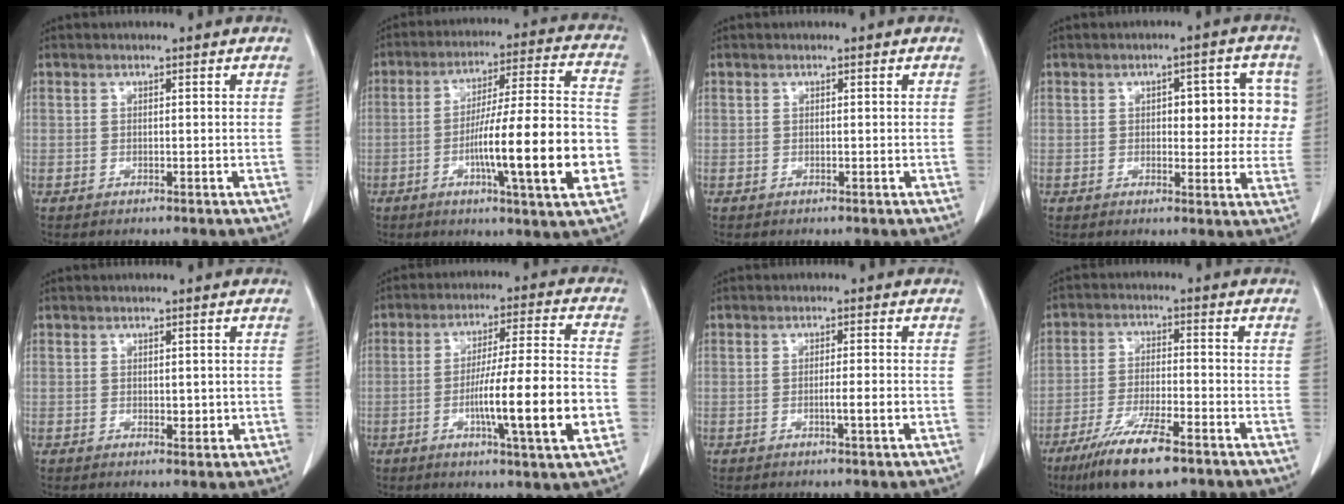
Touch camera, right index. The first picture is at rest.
{"total": 19.4, "force": [-4.9, 1.0, 18.8], "torque": [-0.267, 0.008, -0.071]}
{"total": 0.0}
{"total": 9.2, "force": [1.9, 4.0, 8.1], "torque": [-0.085, 0.024, 0.024]}
{"total": 2.2, "force": [0.0, 1.2, 1.8], "torque": [-0.023, -0.004, 0.005]}
{"total": 15.4, "force": [-3.9, 0.2, 14.9], "torque": [-0.244, -0.006, -0.065]}
{"total": 2.9, "force": [-0.7, -0.1, 2.8], "torque": [-0.047, -0.004, -0.012]}
{"total": 10.9, "force": [-7.2, 1.8, 8.0], "torque": [-0.149, -0.024, -0.124]}